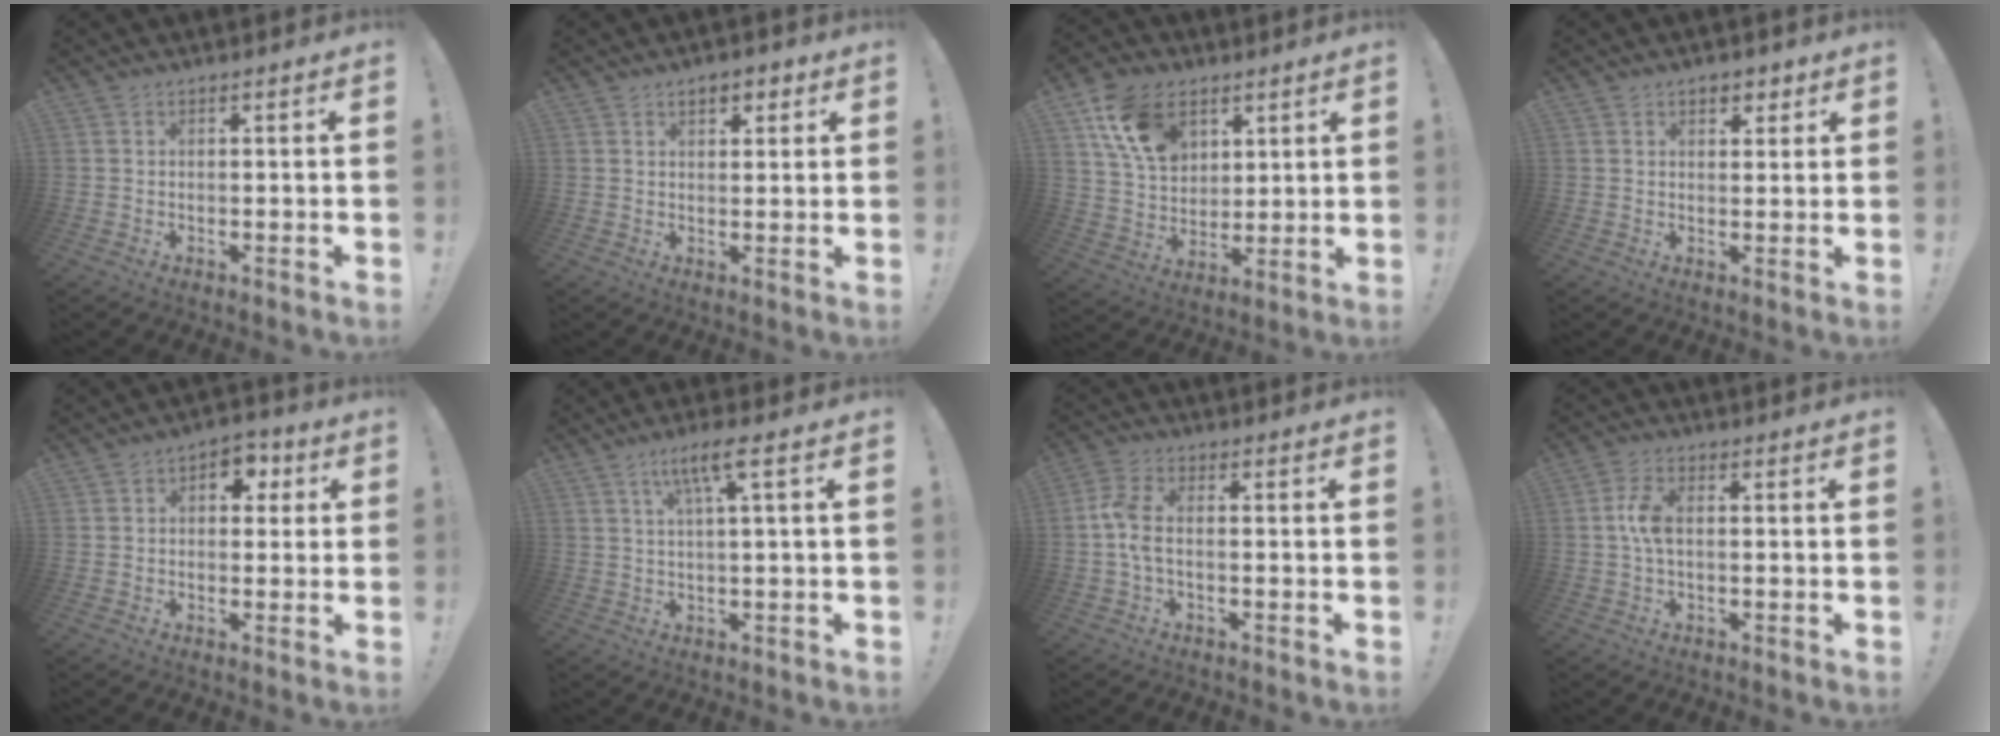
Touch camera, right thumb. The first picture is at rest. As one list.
[{"total": 3.9, "force": [2.0, 2.3, 2.5], "torque": [-0.028, -0.002, 0.031]}, {"total": 15.7, "force": [7.7, 10.9, 8.3], "torque": [-0.135, -0.025, 0.152]}, {"total": 3.6, "force": [2.0, 2.4, 1.7], "torque": [-0.013, -0.005, 0.033]}, {"total": 5.7, "force": [1.4, 4.5, 3.2], "torque": [-0.033, -0.005, 0.022]}, {"total": 6.9, "force": [2.4, 0.3, 6.4], "torque": [-0.116, -0.002, 0.036]}, {"total": 6.6, "force": [-0.5, 3.2, 5.8], "torque": [-0.127, 0.003, -0.007]}, {"total": 6.0, "force": [0.1, 2.8, 5.3], "torque": [-0.114, 0.012, 0.002]}]